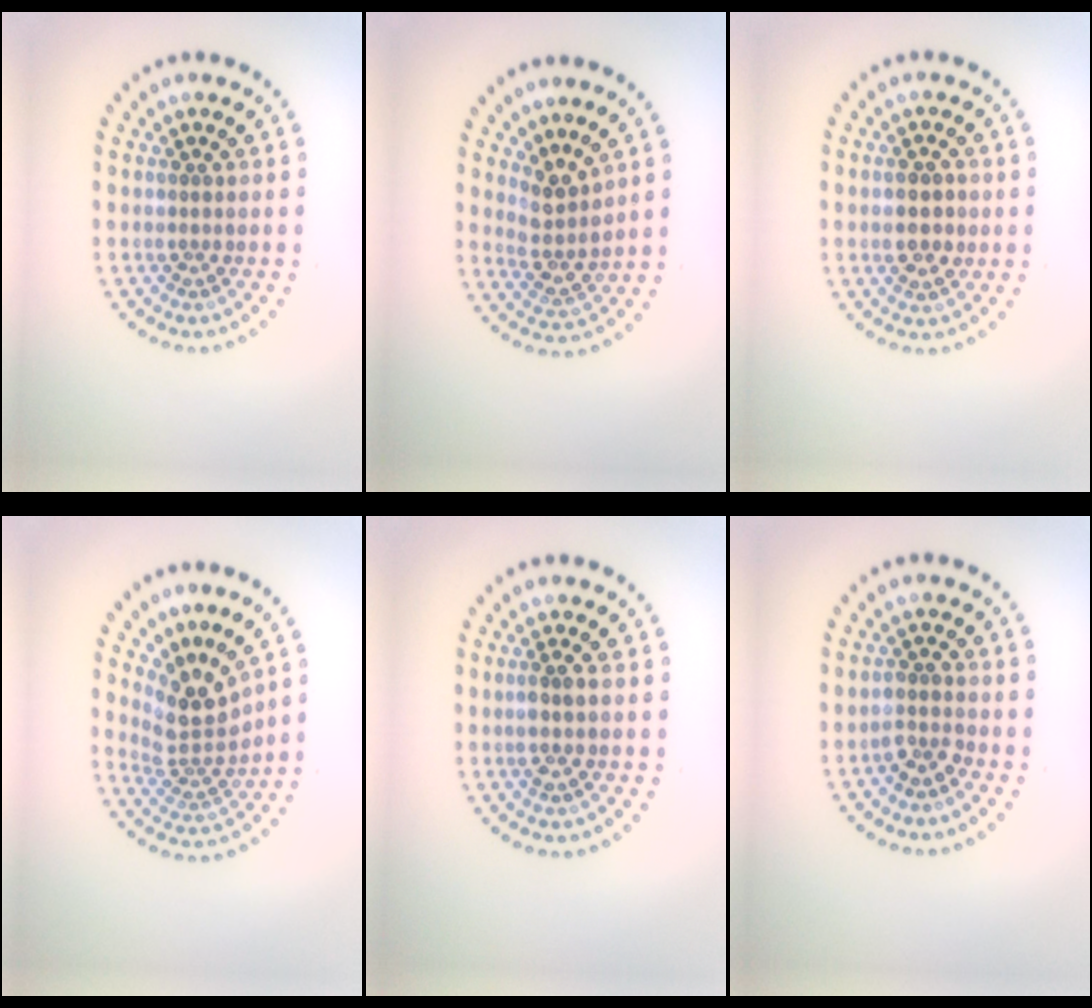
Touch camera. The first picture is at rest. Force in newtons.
{"total": 2.7, "press": 2.0, "slide": 1.8}
{"total": 2.8, "press": 2.8, "slide": 0.1}
{"total": 3.9, "press": 2.7, "slide": 2.8}
{"total": 1.2, "press": 1.0, "slide": 0.7}
{"total": 1.8, "press": 1.5, "slide": 1.1}